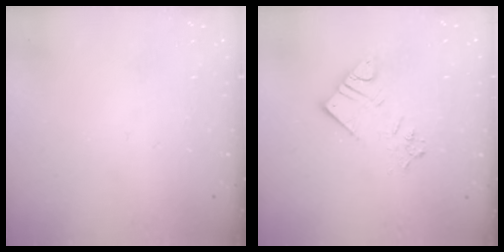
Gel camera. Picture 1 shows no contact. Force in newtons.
{"total": 8.6, "press": 8.6, "slide": 0.5}